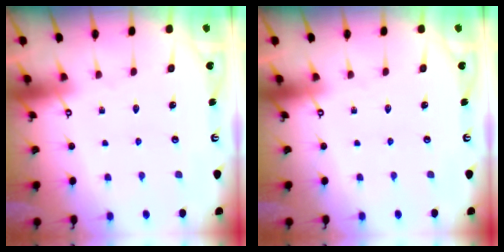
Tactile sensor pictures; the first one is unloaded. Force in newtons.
{"total": 0.0}